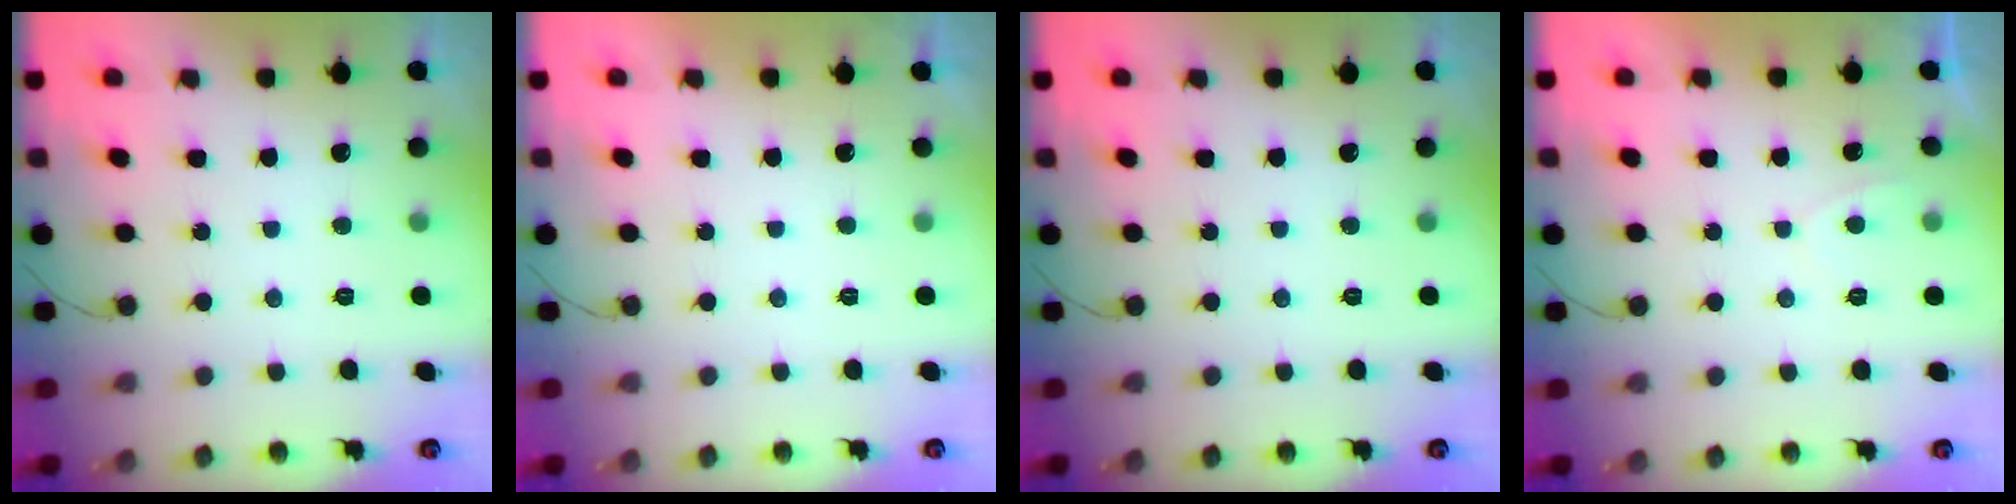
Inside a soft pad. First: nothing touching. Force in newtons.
{"total": 2.3, "press": 2.3, "slide": 0.3}
{"total": 0.0}
{"total": 0.7, "press": 0.4, "slide": 0.5}